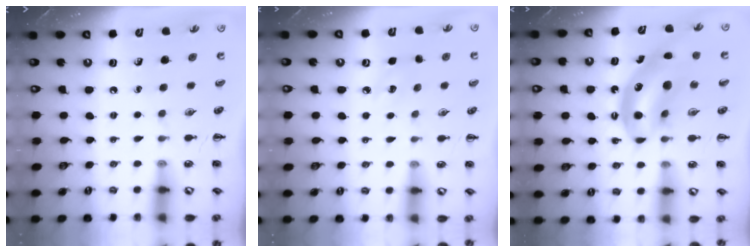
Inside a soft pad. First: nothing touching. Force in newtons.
{"total": 5.0, "press": 4.8, "slide": 1.5}
{"total": 11.9, "press": 11.5, "slide": 3.2}